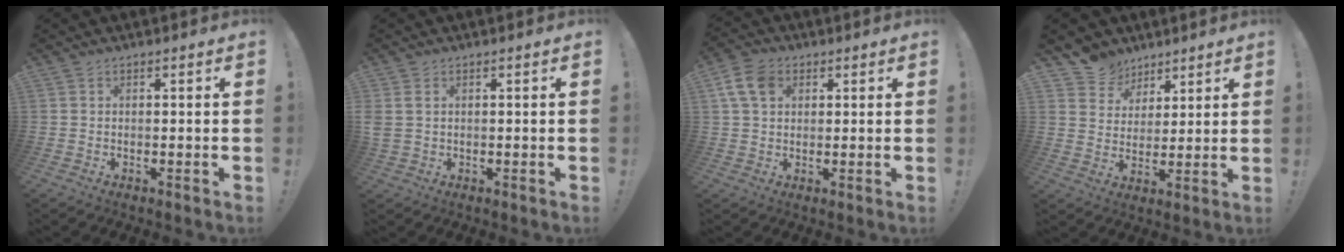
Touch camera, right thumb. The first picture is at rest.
{"total": 2.6, "force": [0.9, 1.7, 1.8], "torque": [-0.042, 0.002, 0.017]}
{"total": 8.8, "force": [3.3, 6.3, 5.3], "torque": [-0.099, 0.004, 0.066]}
{"total": 7.7, "force": [5.1, 5.7, 0.6], "torque": [-0.020, -0.044, 0.104]}